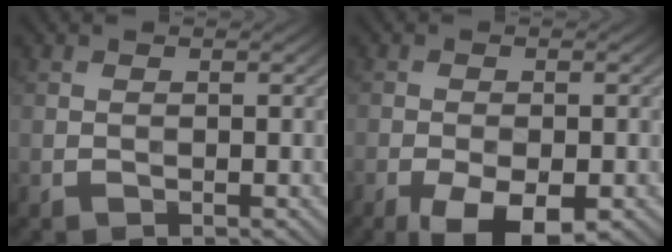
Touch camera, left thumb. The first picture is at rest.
{"total": 7.9, "force": [-4.5, 3.0, 5.8], "torque": [-0.104, -0.017, -0.069]}